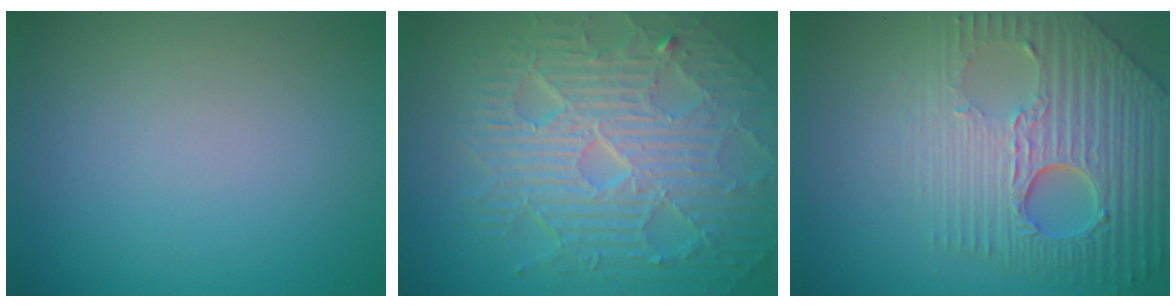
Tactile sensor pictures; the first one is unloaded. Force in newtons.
{"total": 10.2, "press": 6.6, "slide": 7.8}
{"total": 9.0, "press": 6.1, "slide": 6.6}